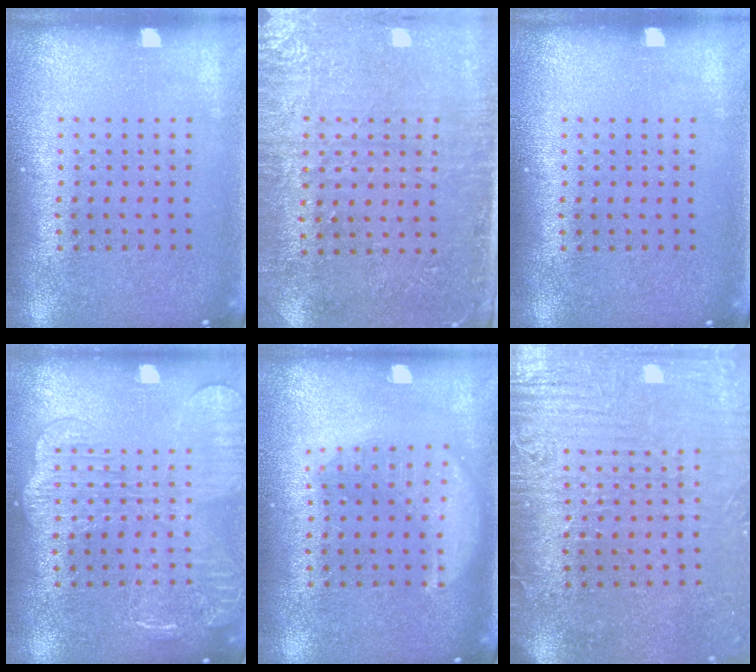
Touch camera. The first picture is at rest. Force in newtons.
{"total": 3.0, "press": 2.6, "slide": 1.4}
{"total": 0.0}
{"total": 2.2, "press": 2.1, "slide": 0.4}
{"total": 3.1, "press": 3.1, "slide": 0.3}
{"total": 4.1, "press": 3.8, "slide": 1.6}